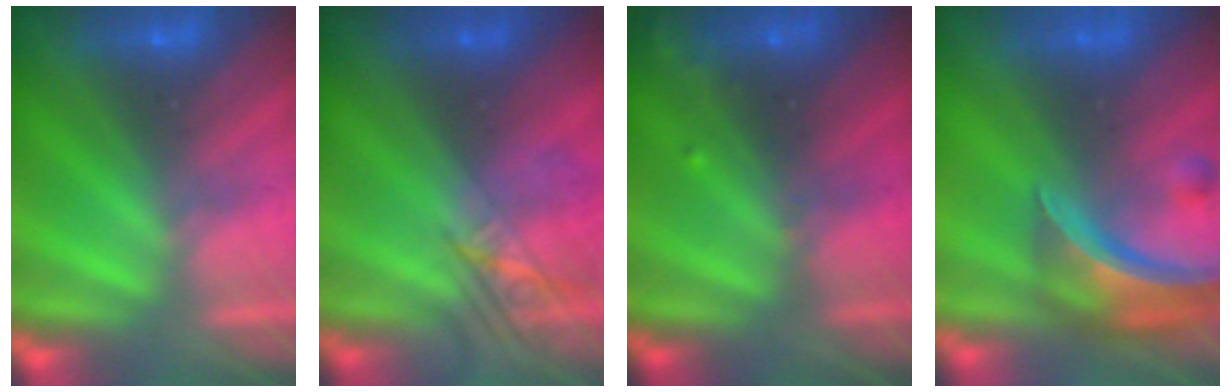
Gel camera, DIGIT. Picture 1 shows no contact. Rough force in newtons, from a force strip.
{"total": 2.4}
{"total": 2.9}
{"total": 7.8}